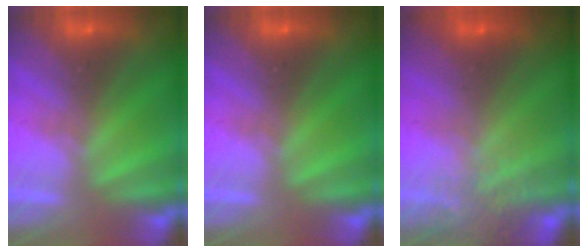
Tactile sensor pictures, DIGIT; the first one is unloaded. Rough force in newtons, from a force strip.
{"total": 0.0}
{"total": 7.6}